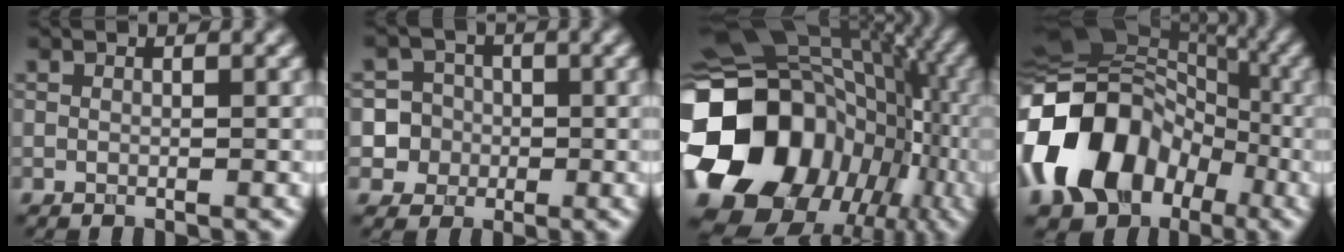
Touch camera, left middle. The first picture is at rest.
{"total": 5.3, "force": [-0.9, 5.2, 0.7], "torque": [0.011, 0.020, -0.029]}
{"total": 19.6, "force": [-3.6, 16.0, 10.7], "torque": [-0.235, -0.019, -0.052]}
{"total": 15.0, "force": [-5.4, 10.9, 8.9], "torque": [-0.176, -0.005, -0.111]}